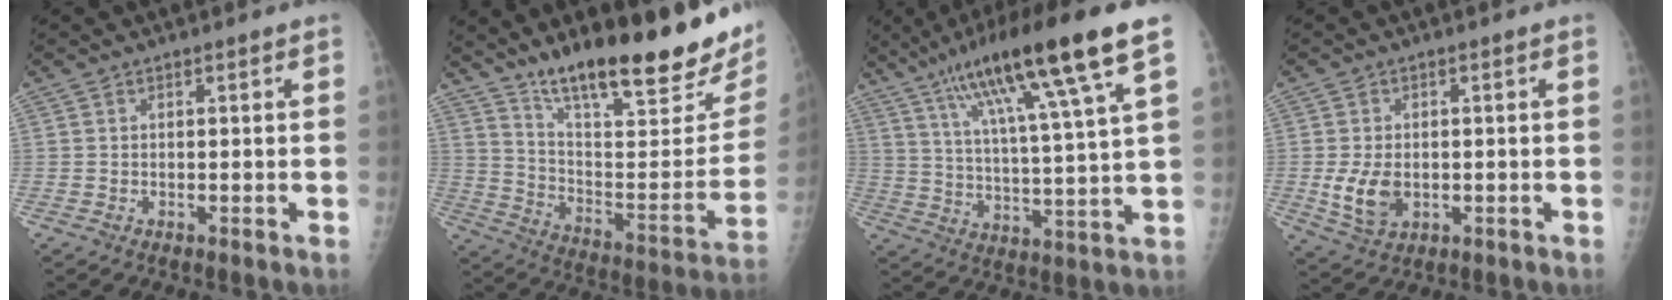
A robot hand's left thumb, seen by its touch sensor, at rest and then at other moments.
{"total": 28.7, "force": [19.3, 6.6, 20.2], "torque": [-0.272, -0.082, 0.302]}
{"total": 20.5, "force": [11.2, 1.9, 17.0], "torque": [-0.283, -0.018, 0.188]}
{"total": 6.5, "force": [-0.8, 4.4, 4.8], "torque": [-0.084, -0.007, -0.005]}